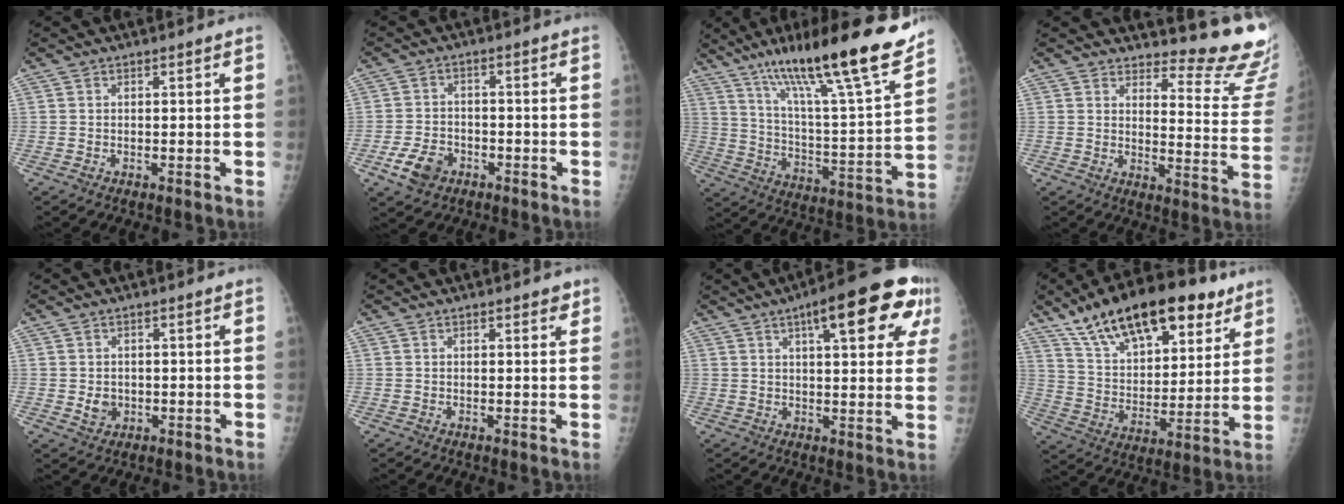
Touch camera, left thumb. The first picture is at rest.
{"total": 6.2, "force": [-3.1, 4.3, 3.1], "torque": [-0.053, 0.016, -0.053]}
{"total": 24.5, "force": [17.9, 2.3, 16.6], "torque": [-0.247, -0.073, 0.292]}
{"total": 15.2, "force": [14.5, 2.5, 3.8], "torque": [-0.014, -0.172, 0.155]}
{"total": 2.7, "force": [-0.2, 2.3, 1.4], "torque": [-0.014, -0.001, 0.006]}
{"total": 1.8, "force": [1.3, 0.7, 1.0], "torque": [-0.001, -0.005, 0.013]}
{"total": 17.7, "force": [8.1, 5.2, 14.8], "torque": [-0.175, -0.001, 0.101]}
{"total": 24.8, "force": [15.9, 10.9, 15.6], "torque": [-0.224, -0.035, 0.265]}